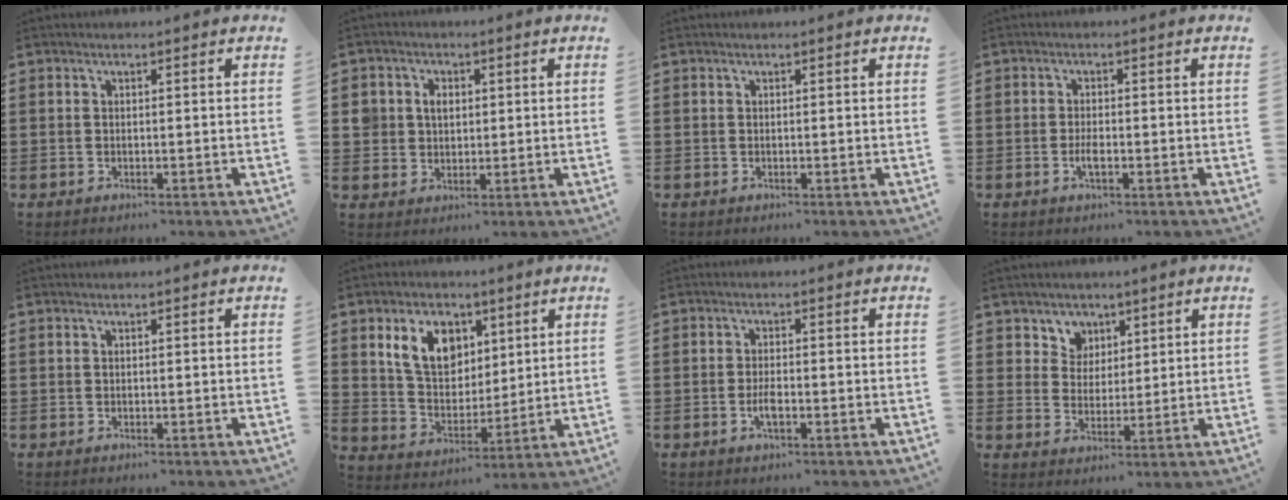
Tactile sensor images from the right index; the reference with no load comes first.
{"total": 3.7, "force": [0.8, 3.3, 1.5], "torque": [-0.043, 0.014, 0.013]}
{"total": 0.0}
{"total": 2.3, "force": [-0.8, 0.6, 2.1], "torque": [-0.047, -0.005, -0.017]}
{"total": 0.0}
{"total": 8.5, "force": [3.7, 5.9, 4.8], "torque": [-0.106, 0.014, 0.067]}
{"total": 2.9, "force": [-1.1, 0.7, 2.6], "torque": [-0.054, -0.003, -0.021]}
{"total": 4.2, "force": [2.3, 3.5, 0.0], "torque": [-0.025, 0.007, 0.043]}